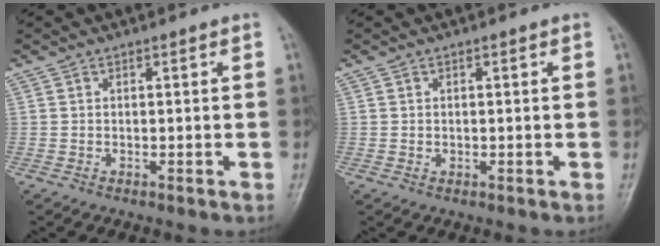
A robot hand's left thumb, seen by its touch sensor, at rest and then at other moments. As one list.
[{"total": 0.6, "force": [0.1, 0.5, 0.4], "torque": [-0.003, 0.000, 0.002]}]